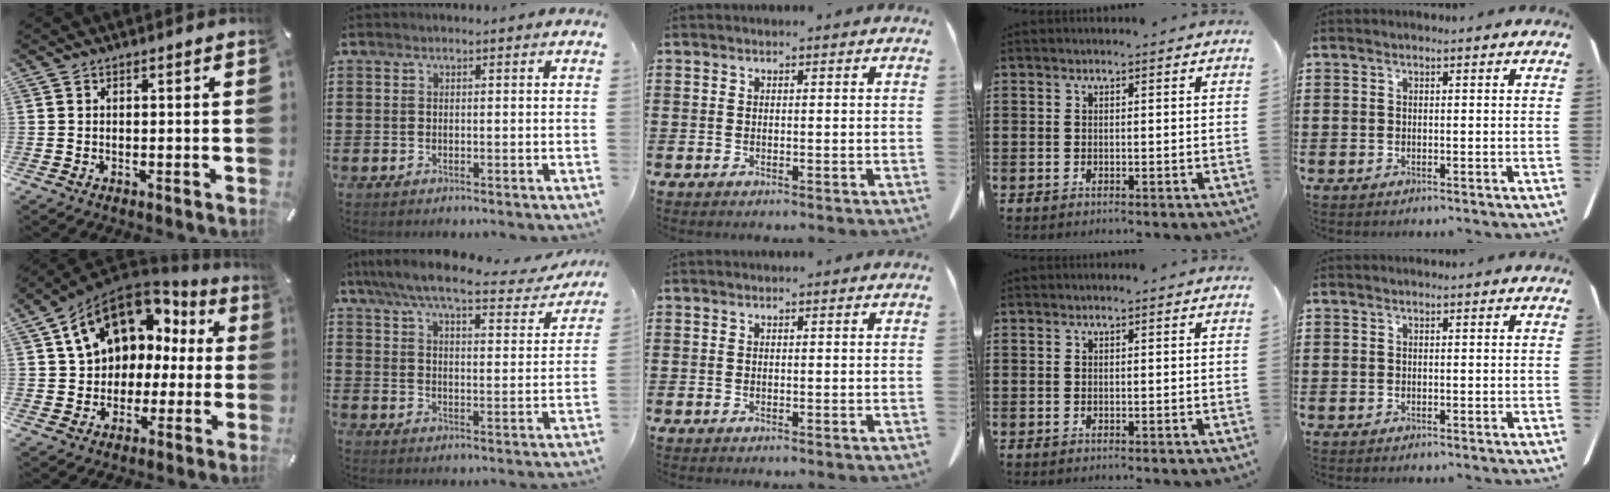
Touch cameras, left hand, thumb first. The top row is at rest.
{"thumb": {"total": 14.4, "force": [6.0, 11.1, 6.9], "torque": [-0.118, -0.029, 0.112]}, "index": {"total": 7.8, "force": [6.7, 0.8, 3.9], "torque": [-0.103, -0.032, 0.115]}}